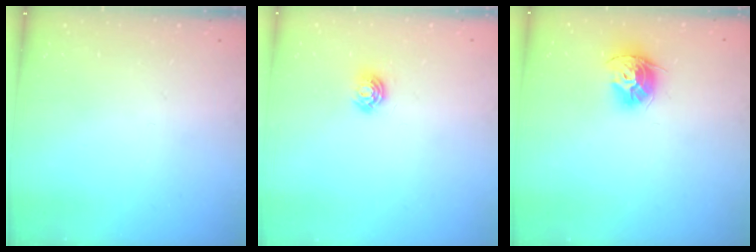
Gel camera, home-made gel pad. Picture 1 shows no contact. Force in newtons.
{"total": 5.0, "press": 5.0, "slide": 0.6}
{"total": 11.1, "press": 11.0, "slide": 0.9}